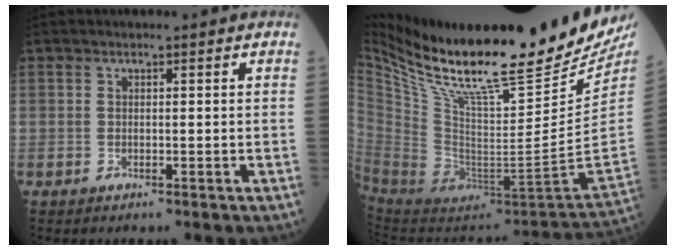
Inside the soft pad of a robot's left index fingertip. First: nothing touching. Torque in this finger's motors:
{"motor_torque": [0.04, -0.85, 0.25, 0.10]}